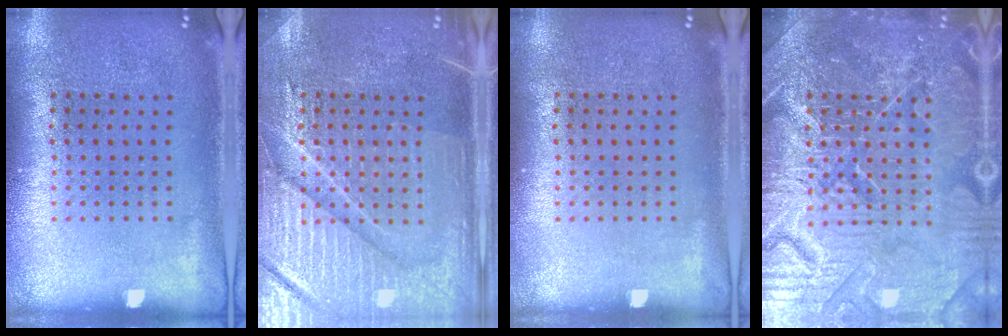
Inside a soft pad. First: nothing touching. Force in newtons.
{"total": 4.5, "press": 4.4, "slide": 1.1}
{"total": 0.0}
{"total": 7.6, "press": 7.5, "slide": 0.9}